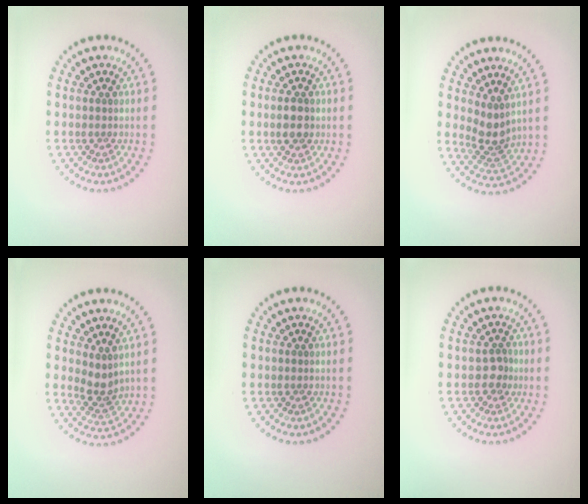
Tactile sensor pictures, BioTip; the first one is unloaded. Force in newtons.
{"total": 2.5, "press": 2.5, "slide": 0.1}
{"total": 2.6, "press": 2.0, "slide": 1.7}
{"total": 2.3, "press": 1.8, "slide": 1.4}
{"total": 0.0}
{"total": 1.6, "press": 1.4, "slide": 0.8}